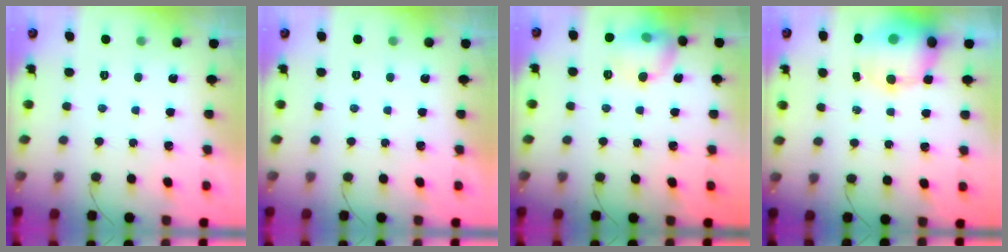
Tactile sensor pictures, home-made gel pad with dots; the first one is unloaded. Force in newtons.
{"total": 0.0}
{"total": 11.4, "press": 11.3, "slide": 1.7}
{"total": 13.4, "press": 12.9, "slide": 3.5}